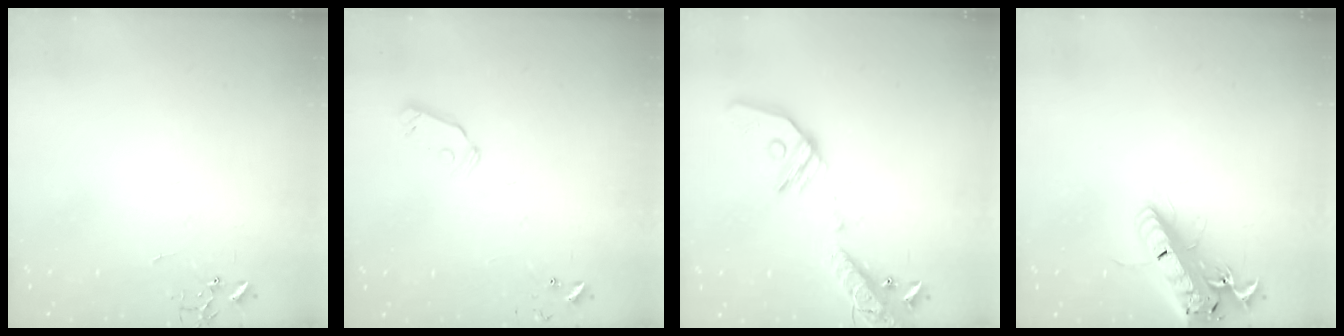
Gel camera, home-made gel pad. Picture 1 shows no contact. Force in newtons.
{"total": 5.9, "press": 5.8, "slide": 1.0}
{"total": 18.3, "press": 17.9, "slide": 3.6}
{"total": 21.8, "press": 21.4, "slide": 4.2}